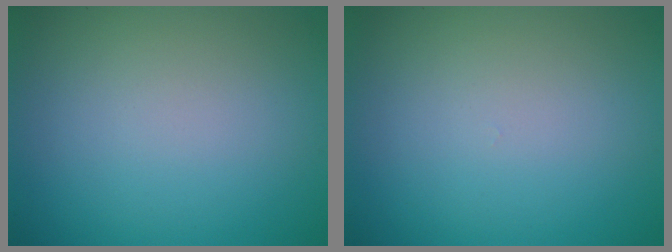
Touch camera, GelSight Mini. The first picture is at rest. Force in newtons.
{"total": 0.0}